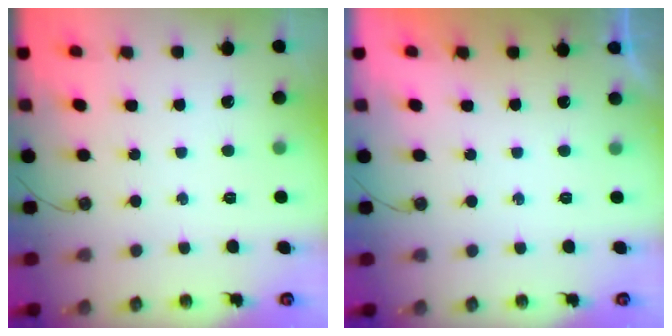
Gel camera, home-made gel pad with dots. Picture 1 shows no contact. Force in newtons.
{"total": 0.0}